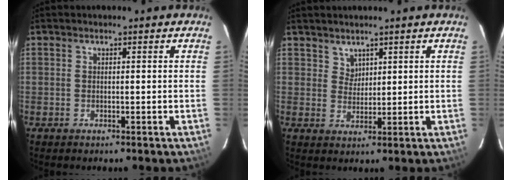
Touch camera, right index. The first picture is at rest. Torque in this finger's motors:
{"motor_torque": [-0.22, 0.08, -0.05, -0.01]}